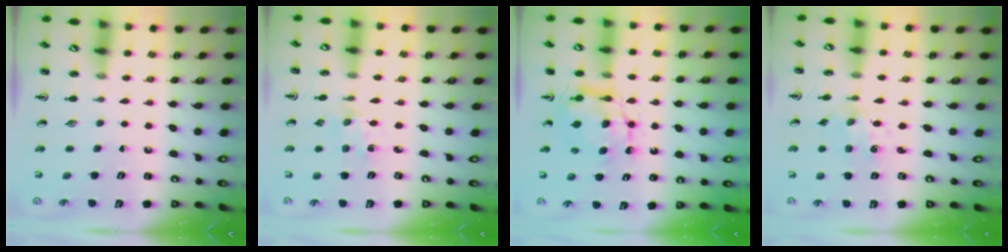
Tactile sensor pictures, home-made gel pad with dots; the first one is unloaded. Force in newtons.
{"total": 1.8, "press": 1.7, "slide": 0.2}
{"total": 7.3, "press": 7.3, "slide": 0.6}
{"total": 2.0, "press": 2.0, "slide": 0.5}